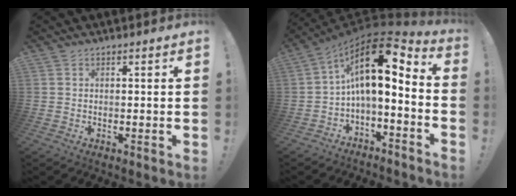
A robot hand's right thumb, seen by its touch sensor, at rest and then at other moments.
{"total": 14.9, "force": [3.9, 6.5, 12.9], "torque": [-0.214, -0.025, 0.066]}